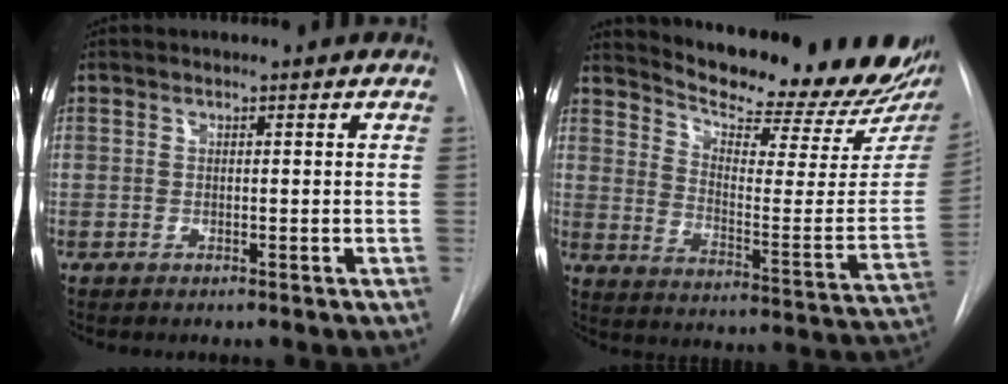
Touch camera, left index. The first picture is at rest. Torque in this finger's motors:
{"motor_torque": [0.46, -0.60, 0.30, 0.05]}